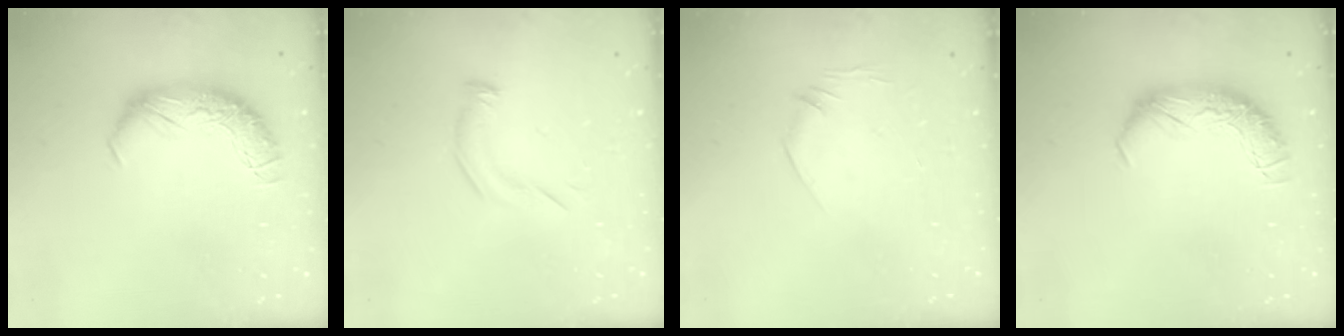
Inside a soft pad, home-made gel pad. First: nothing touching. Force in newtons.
{"total": 4.7, "press": 4.6, "slide": 1.0}
{"total": 6.7, "press": 6.7, "slide": 1.0}
{"total": 0.0}